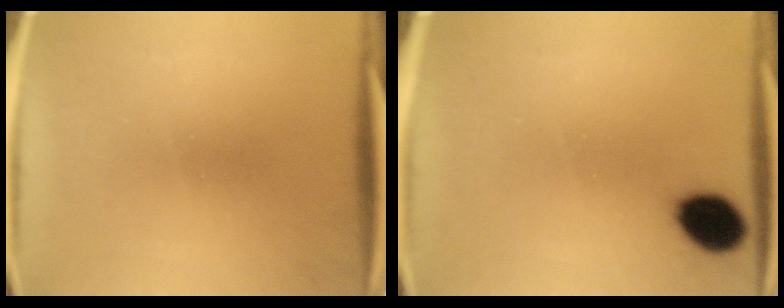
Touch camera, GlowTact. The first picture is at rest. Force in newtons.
{"total": 8.4}